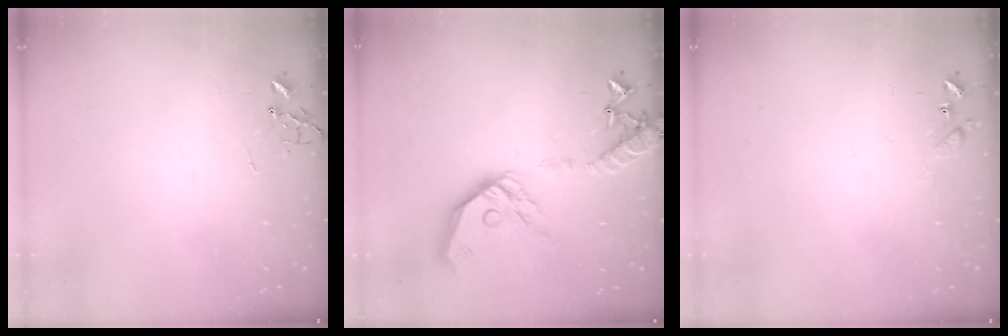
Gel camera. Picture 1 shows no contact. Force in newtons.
{"total": 17.9, "press": 17.7, "slide": 2.6}
{"total": 6.7, "press": 6.6, "slide": 0.8}